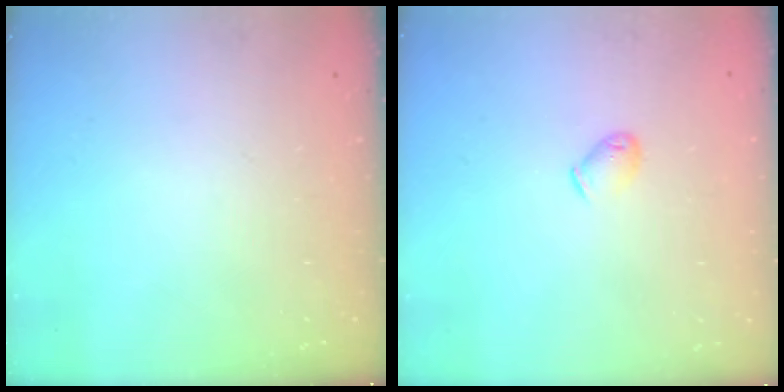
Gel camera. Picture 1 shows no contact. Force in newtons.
{"total": 3.7, "press": 3.6, "slide": 0.6}